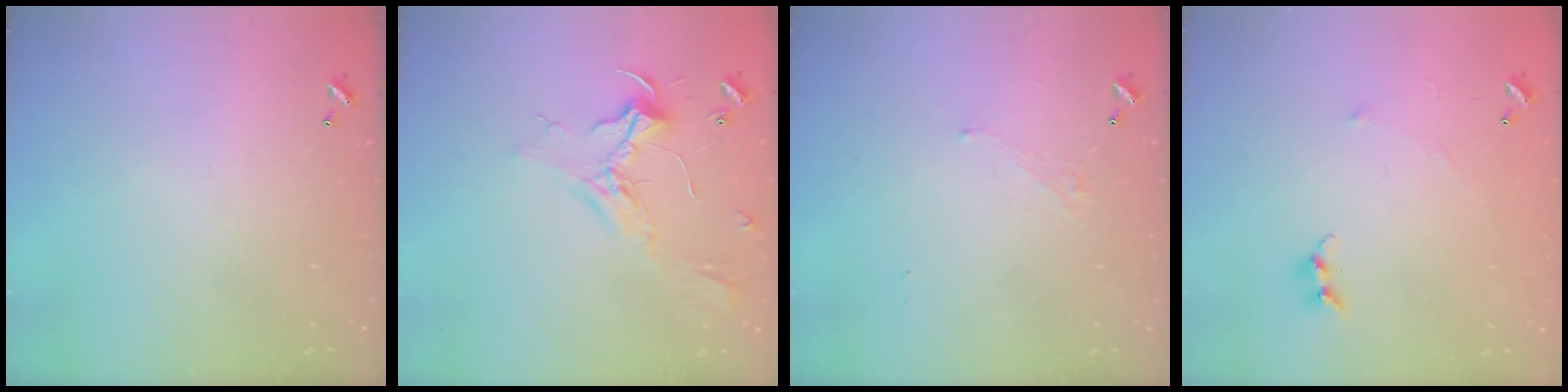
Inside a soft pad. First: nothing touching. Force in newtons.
{"total": 2.4, "press": 2.3, "slide": 0.8}
{"total": 3.5, "press": 3.5, "slide": 0.3}
{"total": 6.2, "press": 6.2, "slide": 0.4}